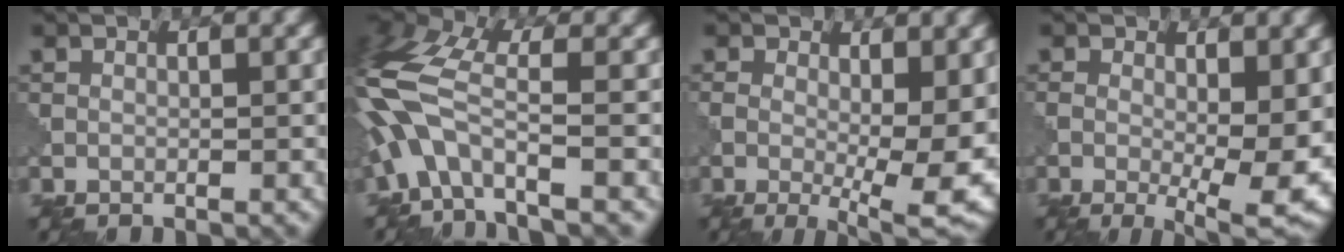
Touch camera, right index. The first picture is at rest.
{"total": 6.8, "force": [-2.1, 2.8, 5.8], "torque": [-0.137, 0.017, -0.060]}
{"total": 9.6, "force": [-0.4, 3.8, 8.8], "torque": [-0.131, -0.020, 0.008]}
{"total": 8.5, "force": [-0.9, 3.3, 7.8], "torque": [-0.123, -0.019, -0.002]}